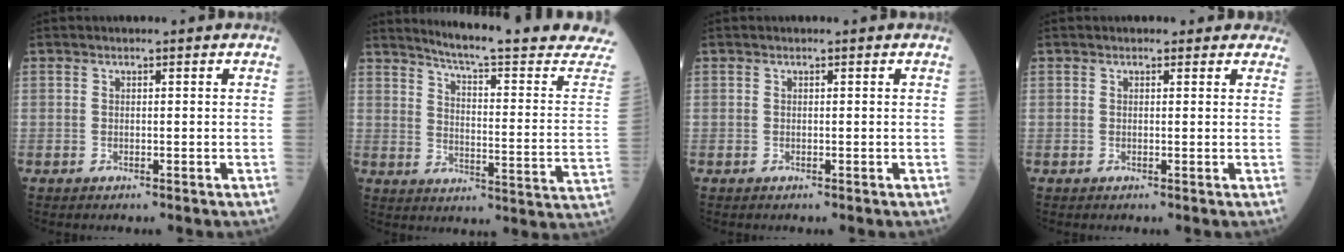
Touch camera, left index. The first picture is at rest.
{"total": 20.4, "force": [18.9, -0.6, 7.7], "torque": [-0.113, -0.100, 0.231]}
{"total": 0.0}
{"total": 3.0, "force": [2.6, 1.4, 0.5], "torque": [0.009, 0.002, 0.014]}